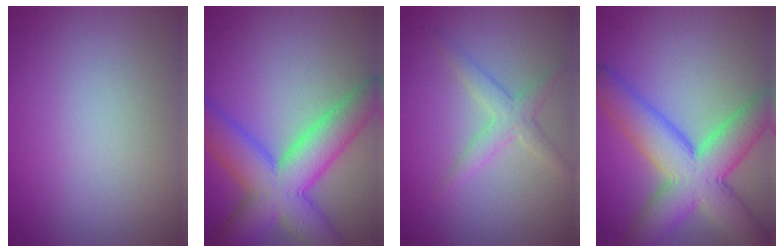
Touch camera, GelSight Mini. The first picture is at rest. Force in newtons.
{"total": 9.6, "press": 9.6, "slide": 0.6}
{"total": 2.4, "press": 2.4, "slide": 0.1}
{"total": 9.7, "press": 9.7, "slide": 0.3}